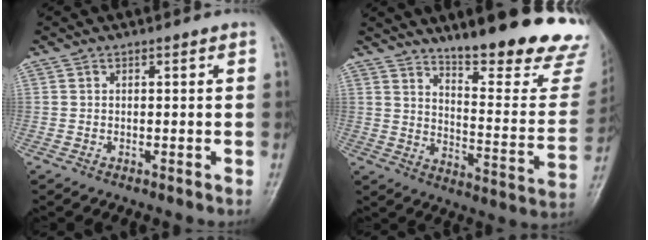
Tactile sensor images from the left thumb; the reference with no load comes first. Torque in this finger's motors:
{"motor_torque": [1.50, 1.13, 1.41, -1.36, 0.07]}